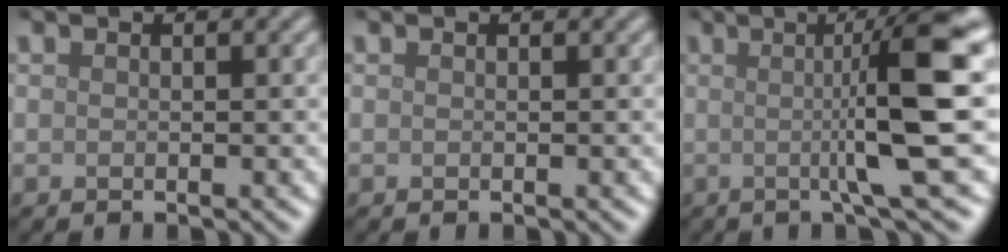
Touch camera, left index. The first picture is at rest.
{"total": 0.0}
{"total": 9.3, "force": [0.6, 1.2, 9.2], "torque": [-0.122, 0.004, 0.006]}